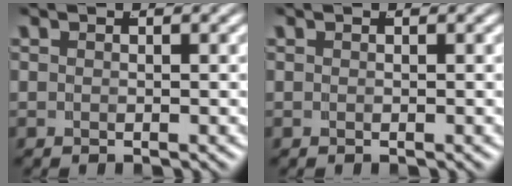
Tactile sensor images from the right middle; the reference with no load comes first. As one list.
[{"total": 0.0}]